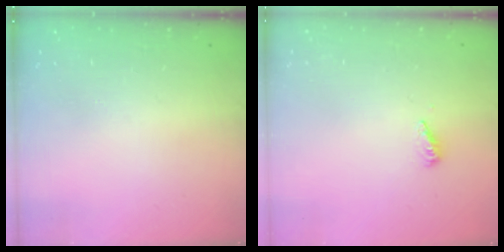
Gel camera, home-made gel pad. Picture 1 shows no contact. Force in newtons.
{"total": 2.9, "press": 2.9, "slide": 0.3}